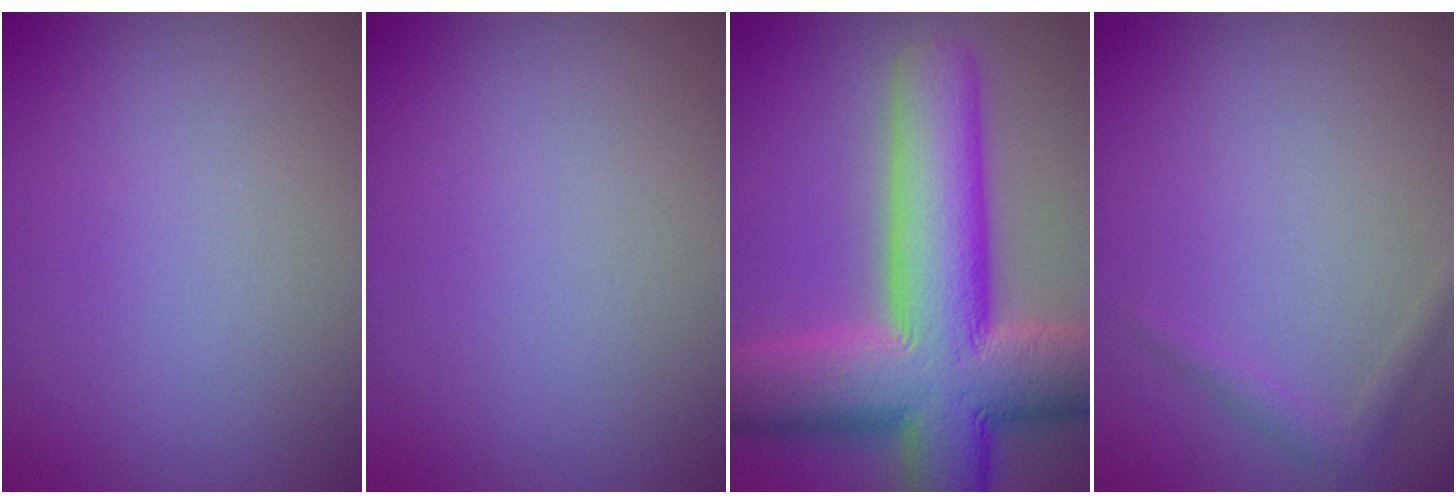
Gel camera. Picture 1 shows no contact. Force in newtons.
{"total": 0.0}
{"total": 14.0, "press": 14.0, "slide": 0.8}
{"total": 1.1, "press": 1.1, "slide": 0.1}